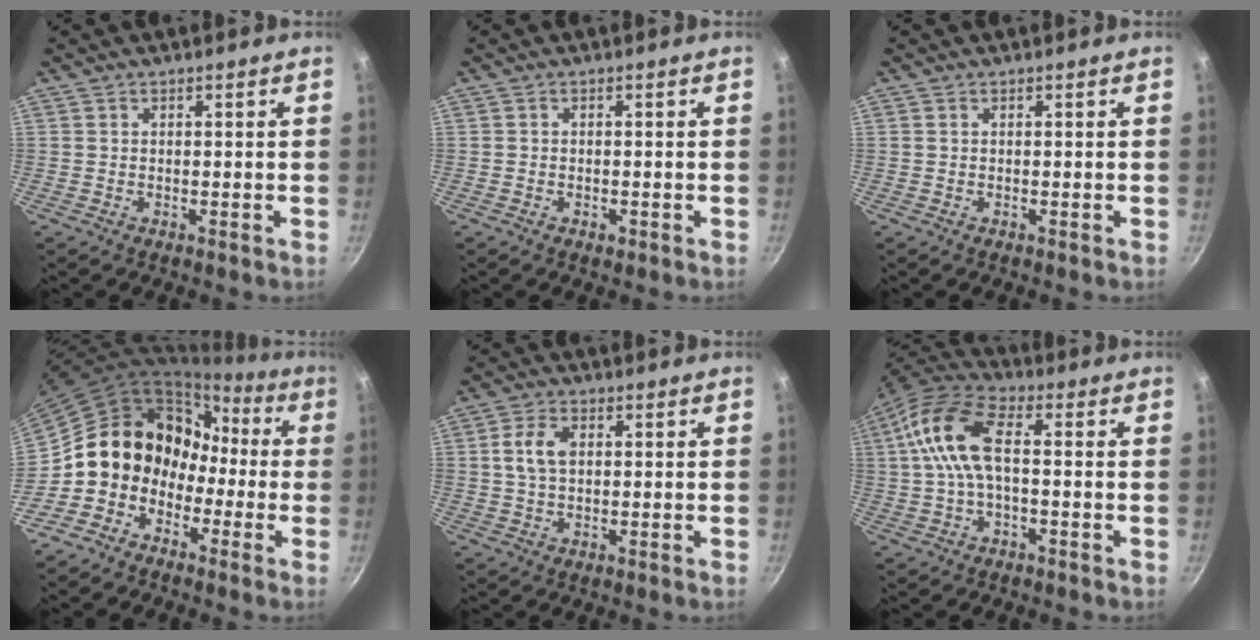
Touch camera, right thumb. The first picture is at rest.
{"total": 1.1, "force": [-0.6, 0.7, 0.6], "torque": [-0.012, 0.001, -0.008]}
{"total": 0.0}
{"total": 12.8, "force": [-3.2, 11.0, 5.9], "torque": [-0.044, 0.062, -0.069]}
{"total": 5.8, "force": [1.0, 3.5, 4.5], "torque": [-0.083, 0.009, 0.015]}
{"total": 12.3, "force": [0.7, 6.1, 10.6], "torque": [-0.215, 0.032, -0.002]}